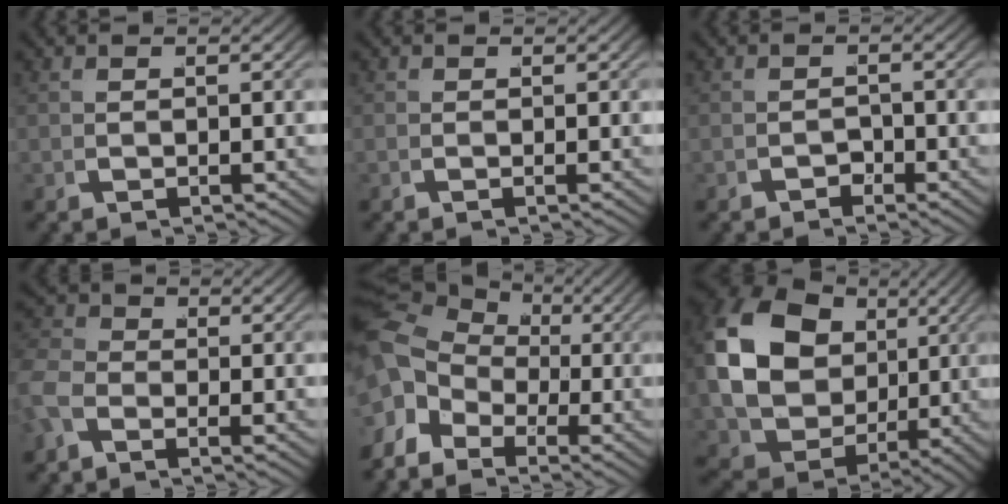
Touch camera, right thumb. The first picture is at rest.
{"total": 0.0}
{"total": 1.4, "force": [-1.2, 0.7, -0.1], "torque": [0.009, -0.001, -0.023]}
{"total": 3.4, "force": [-1.2, 2.7, 1.7], "torque": [-0.029, 0.003, -0.035]}
{"total": 6.0, "force": [0.7, 4.4, 4.0], "torque": [-0.075, 0.000, 0.004]}
{"total": 16.0, "force": [1.6, 12.2, 10.3], "torque": [-0.233, -0.025, 0.027]}